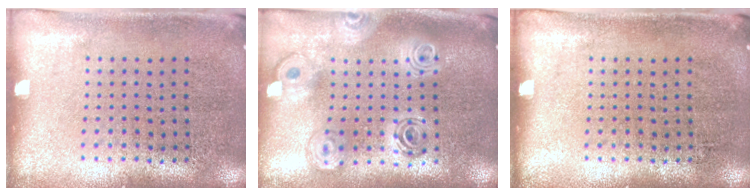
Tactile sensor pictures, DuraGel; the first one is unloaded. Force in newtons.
{"total": 2.1, "press": 1.7, "slide": 1.2}
{"total": 0.0}